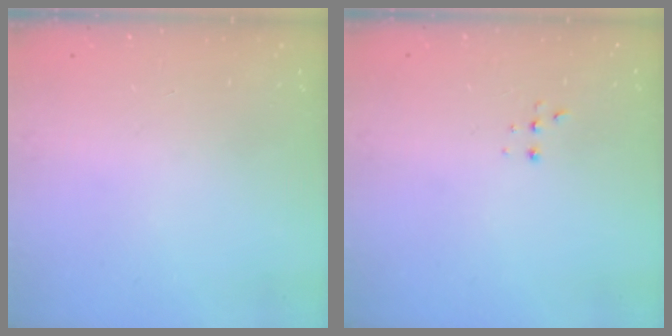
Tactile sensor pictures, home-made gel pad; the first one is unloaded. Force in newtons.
{"total": 2.2, "press": 2.2, "slide": 0.5}